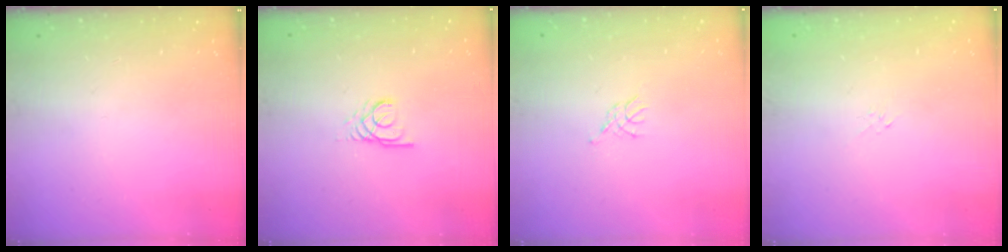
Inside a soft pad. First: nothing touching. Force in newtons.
{"total": 2.2, "press": 2.2, "slide": 0.2}
{"total": 2.3, "press": 2.2, "slide": 0.5}
{"total": 0.7, "press": 0.5, "slide": 0.4}